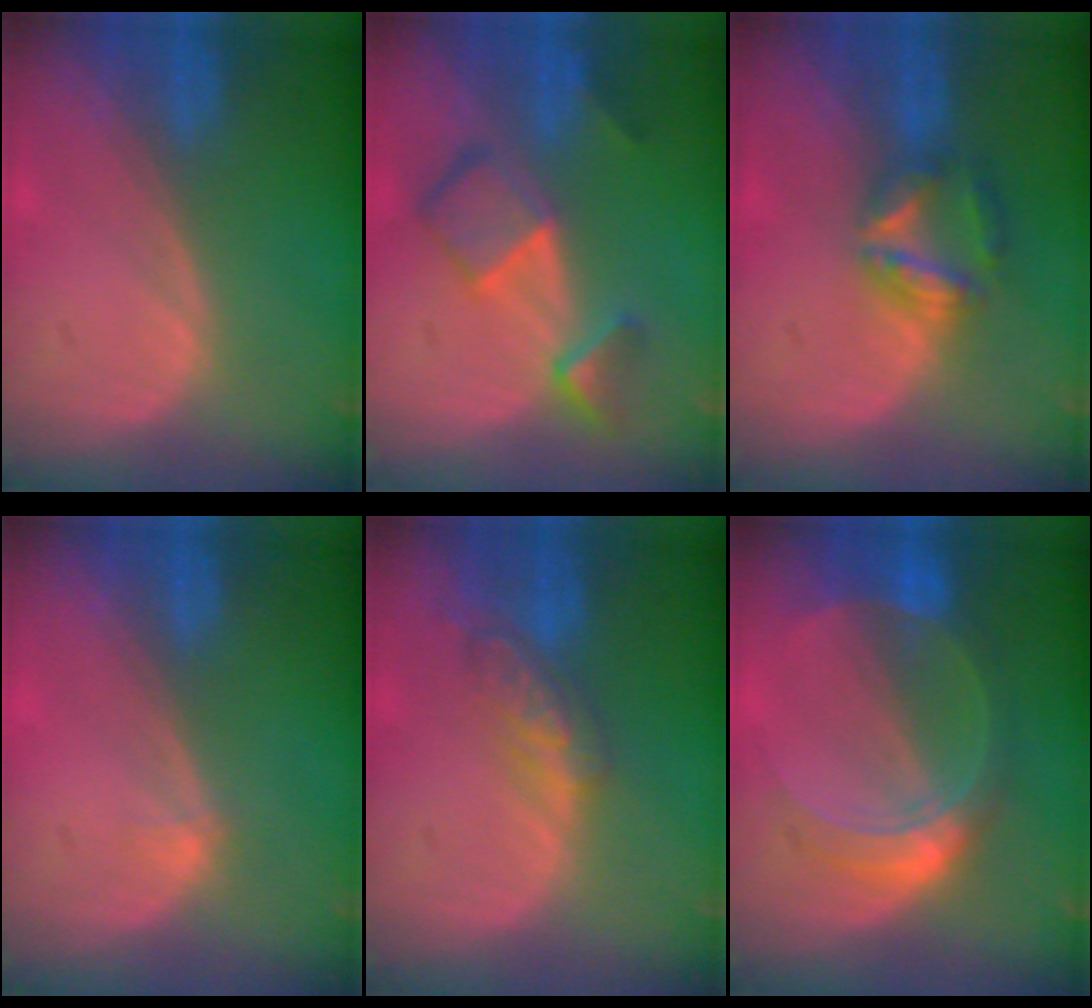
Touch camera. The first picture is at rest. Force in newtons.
{"total": 7.6, "press": 6.6, "slide": 3.8}
{"total": 5.7, "press": 5.4, "slide": 1.9}
{"total": 0.8, "press": 0.6, "slide": 0.5}
{"total": 5.5, "press": 5.0, "slide": 2.4}
{"total": 7.1, "press": 7.1, "slide": 0.4}